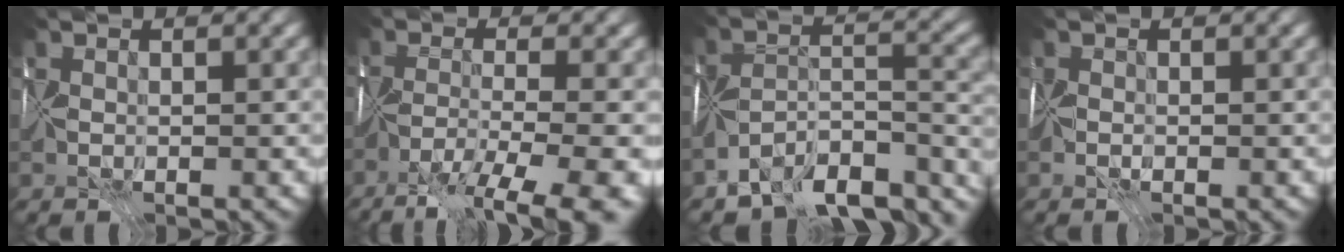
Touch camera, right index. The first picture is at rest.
{"total": 9.6, "force": [-6.3, 1.9, 7.0], "torque": [-0.122, -0.011, -0.100]}
{"total": 9.6, "force": [-7.8, 3.7, 4.3], "torque": [-0.060, 0.002, -0.132]}
{"total": 0.7, "force": [-0.4, 0.4, 0.4], "torque": [-0.013, 0.002, -0.016]}